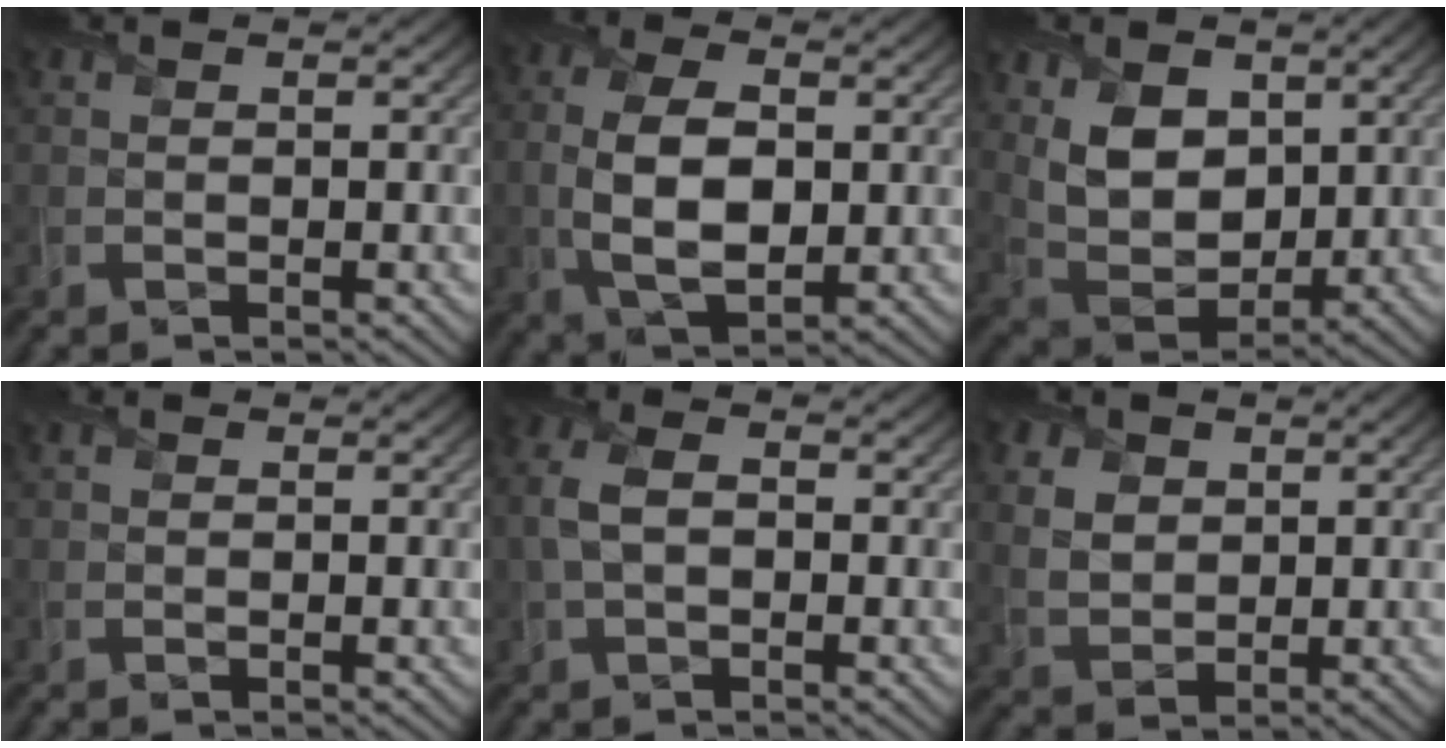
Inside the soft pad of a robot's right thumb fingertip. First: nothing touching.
{"total": 9.0, "force": [-0.4, 5.1, 7.5], "torque": [-0.170, -0.005, -0.010]}
{"total": 8.5, "force": [2.8, 5.8, 5.5], "torque": [-0.132, -0.012, 0.051]}
{"total": 1.1, "force": [0.7, 0.8, 0.3], "torque": [-0.008, 0.005, 0.012]}
{"total": 4.2, "force": [0.2, 2.7, 3.2], "torque": [-0.086, 0.006, 0.002]}
{"total": 5.4, "force": [2.4, 4.0, 2.8], "torque": [-0.095, 0.004, 0.045]}